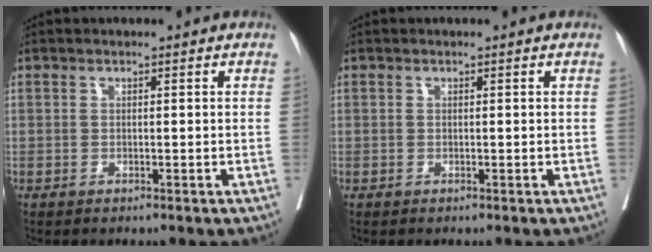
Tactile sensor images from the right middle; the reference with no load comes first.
{"total": 0.0}